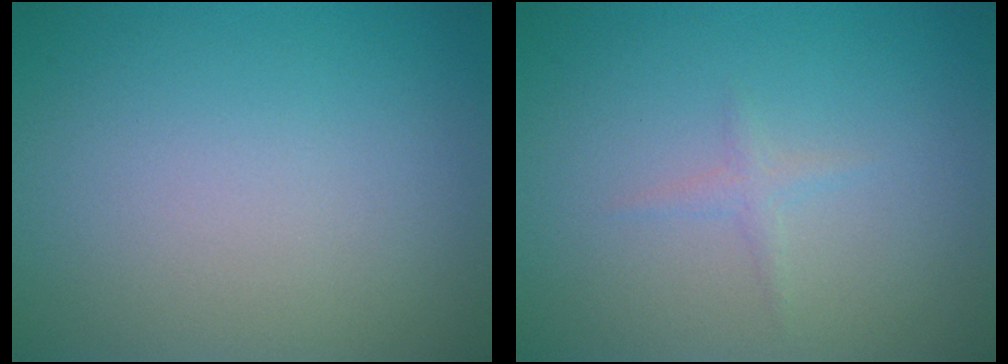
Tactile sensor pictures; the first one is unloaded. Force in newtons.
{"total": 0.8, "press": 0.8, "slide": 0.1}